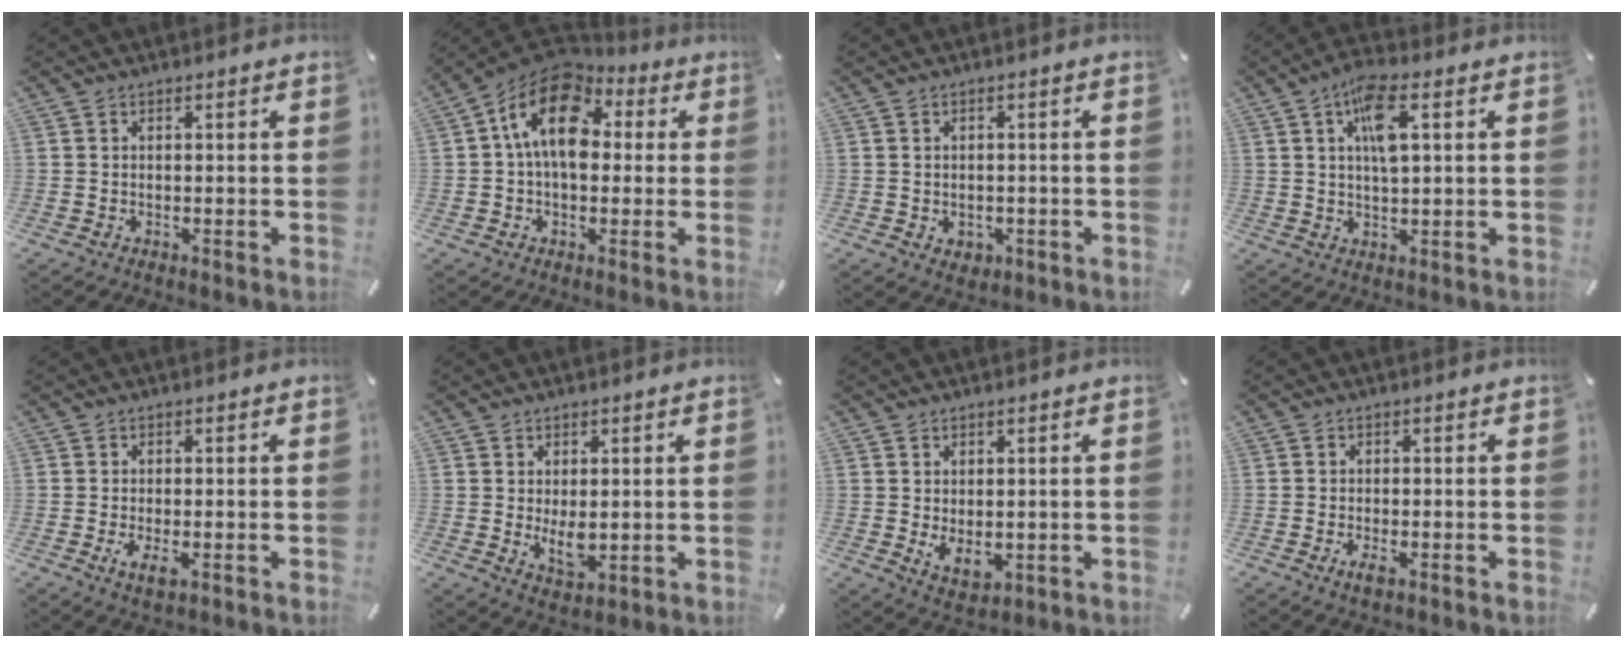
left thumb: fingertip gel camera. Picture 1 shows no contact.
{"total": 14.5, "force": [2.7, 9.7, 10.5], "torque": [-0.190, -0.002, 0.043]}
{"total": 2.4, "force": [-0.5, 2.2, 0.9], "torque": [-0.008, 0.000, -0.011]}
{"total": 9.6, "force": [3.3, 4.0, 8.1], "torque": [-0.137, 0.001, 0.055]}
{"total": 3.4, "force": [-0.9, 1.4, 3.0], "torque": [-0.054, -0.006, -0.019]}
{"total": 5.6, "force": [0.4, 3.2, 4.7], "torque": [-0.089, -0.009, 0.004]}
{"total": 4.6, "force": [0.5, 3.2, 3.2], "torque": [-0.055, -0.007, 0.008]}
{"total": 2.3, "force": [-1.0, 0.9, 1.9], "torque": [-0.046, -0.004, -0.020]}